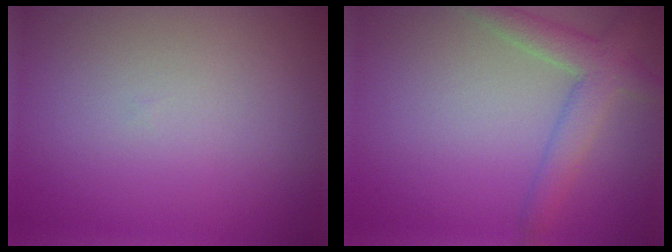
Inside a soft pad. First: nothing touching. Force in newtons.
{"total": 3.7, "press": 3.7, "slide": 0.1}